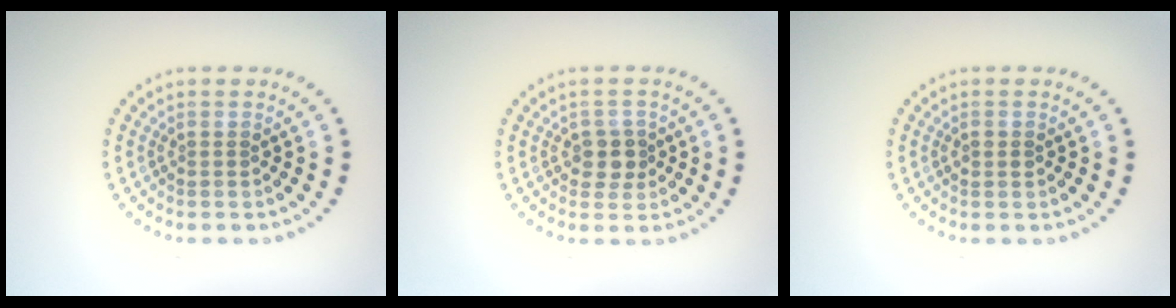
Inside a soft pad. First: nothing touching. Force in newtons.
{"total": 2.3, "press": 2.1, "slide": 0.8}
{"total": 1.0, "press": 1.0, "slide": 0.3}